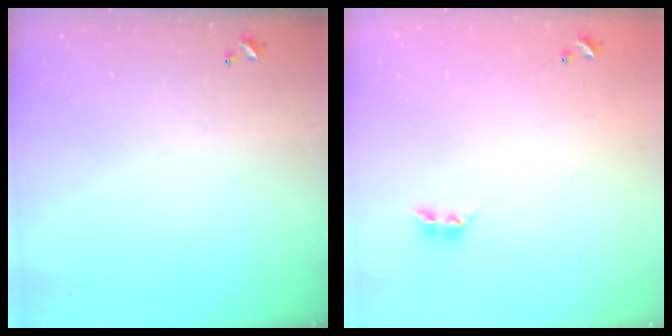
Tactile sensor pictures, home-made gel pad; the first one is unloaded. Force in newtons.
{"total": 6.7, "press": 6.6, "slide": 0.7}